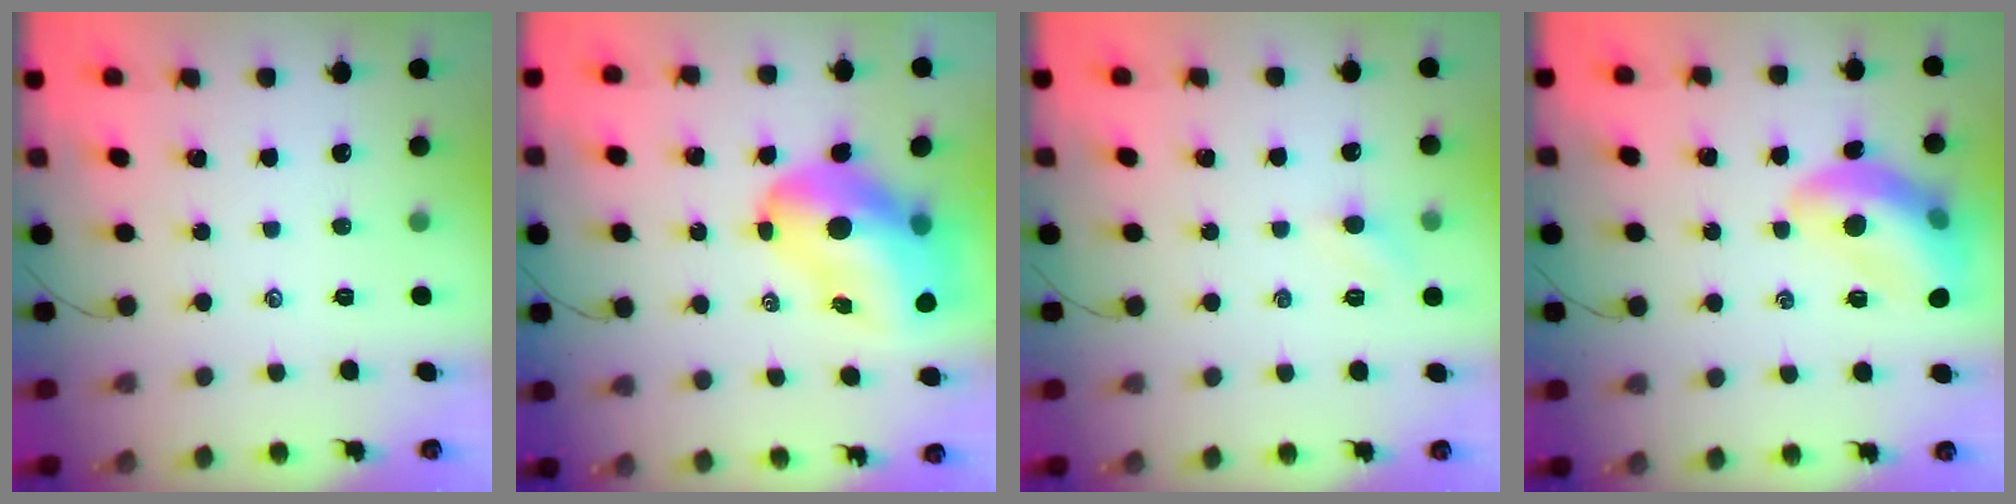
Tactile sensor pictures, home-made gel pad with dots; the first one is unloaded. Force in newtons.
{"total": 16.8, "press": 16.0, "slide": 5.0}
{"total": 4.9, "press": 4.7, "slide": 1.3}
{"total": 14.4, "press": 14.3, "slide": 1.6}